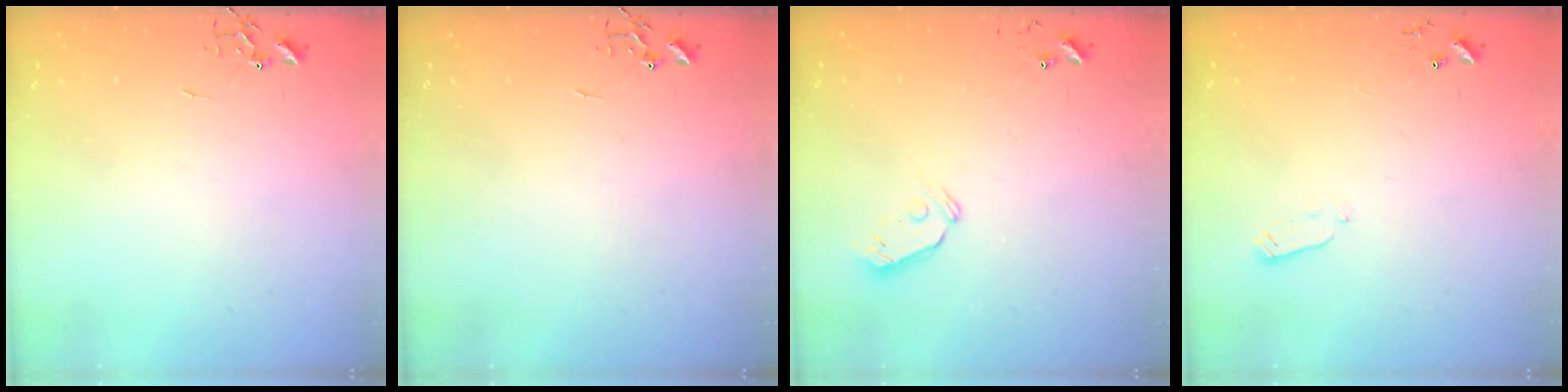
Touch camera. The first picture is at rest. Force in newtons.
{"total": 0.0}
{"total": 5.8, "press": 5.7, "slide": 0.9}
{"total": 2.4, "press": 2.3, "slide": 0.4}